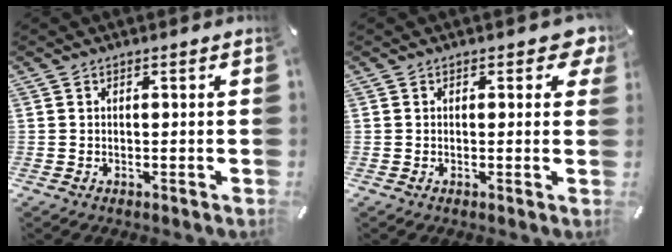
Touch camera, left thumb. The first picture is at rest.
{"total": 3.6, "force": [1.3, 2.0, 2.6], "torque": [-0.024, -0.003, 0.016]}